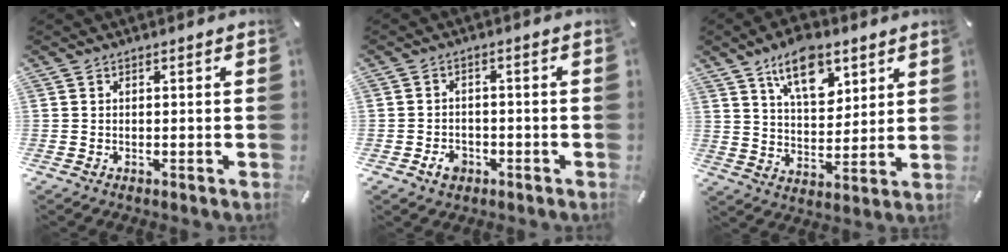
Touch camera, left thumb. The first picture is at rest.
{"total": 4.1, "force": [-2.0, 3.1, 1.9], "torque": [-0.037, 0.006, -0.037]}
{"total": 13.0, "force": [7.7, 7.3, 7.6], "torque": [-0.114, -0.028, 0.134]}